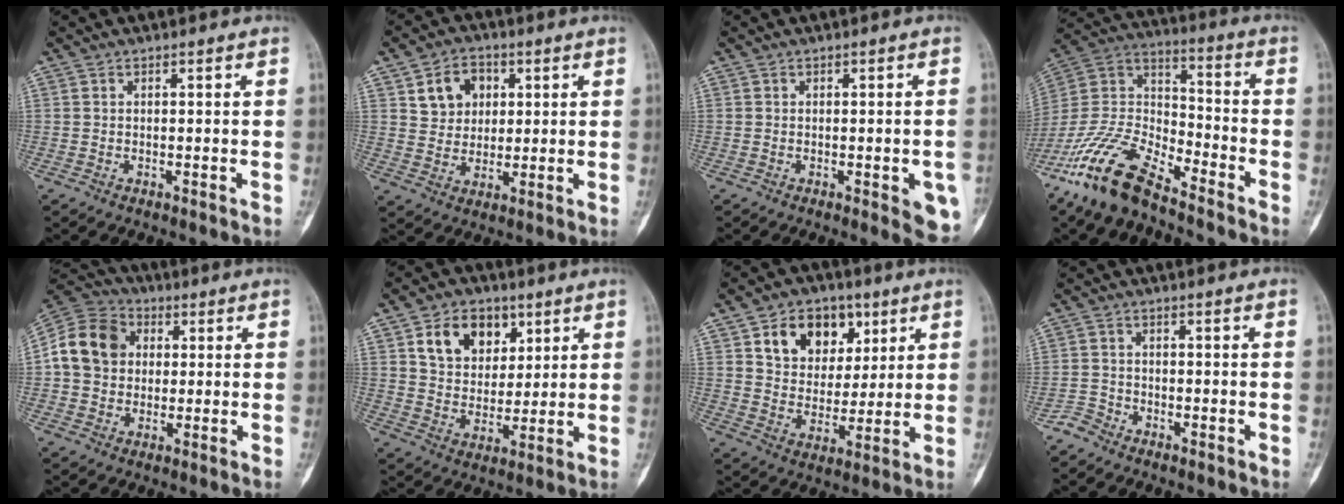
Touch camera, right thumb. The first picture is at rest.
{"total": 8.0, "force": [2.8, 6.5, 3.8], "torque": [-0.026, -0.009, 0.048]}
{"total": 5.4, "force": [-1.7, 1.7, 4.8], "torque": [-0.037, -0.005, -0.018]}
{"total": 16.2, "force": [-12.4, 5.4, 8.8], "torque": [-0.172, 0.071, -0.246]}
{"total": 13.2, "force": [1.6, 11.1, 6.9], "torque": [-0.117, 0.020, 0.021]}
{"total": 11.9, "force": [5.3, 8.6, 6.3], "torque": [-0.066, -0.020, 0.095]}
{"total": 13.5, "force": [6.0, 9.9, 6.9], "torque": [-0.068, -0.018, 0.104]}
{"total": 2.2, "force": [-2.1, 0.8, -0.2], "torque": [0.008, -0.001, -0.047]}